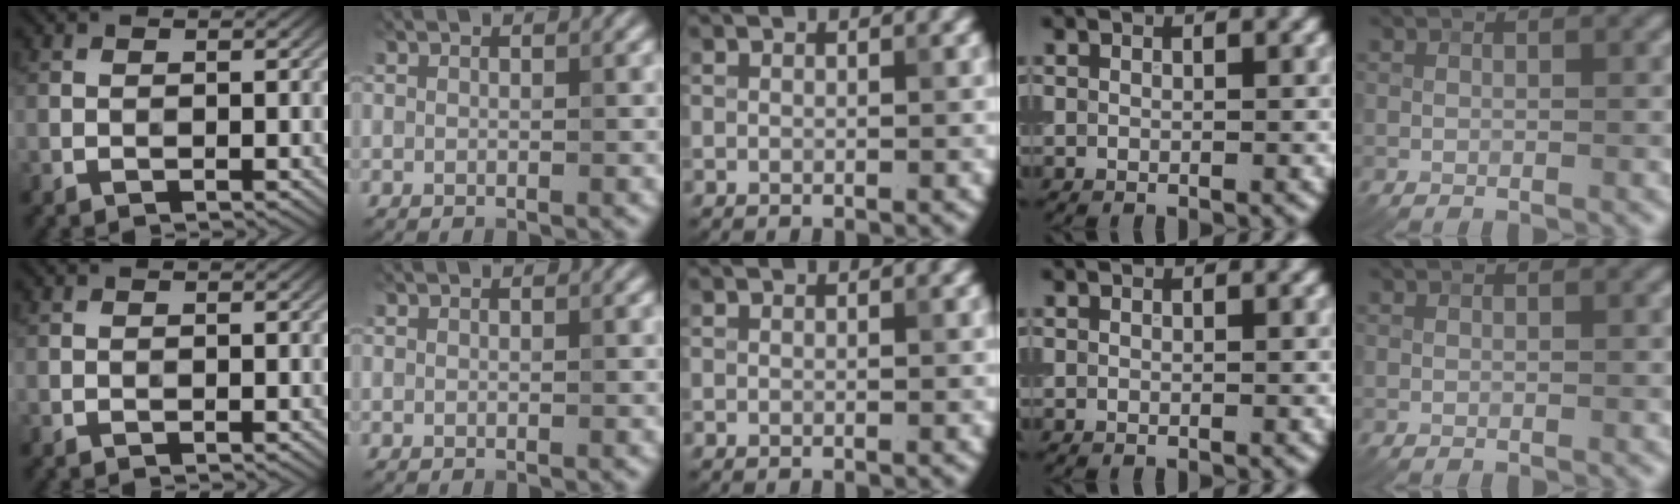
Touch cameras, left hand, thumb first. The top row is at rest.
{}